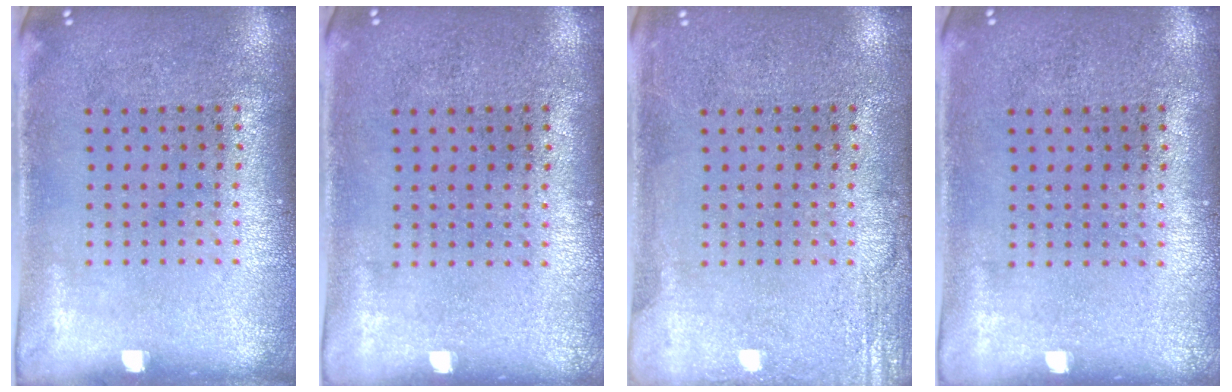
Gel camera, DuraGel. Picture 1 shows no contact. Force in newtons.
{"total": 0.0}
{"total": 2.4, "press": 2.4, "slide": 0.3}
{"total": 0.0}